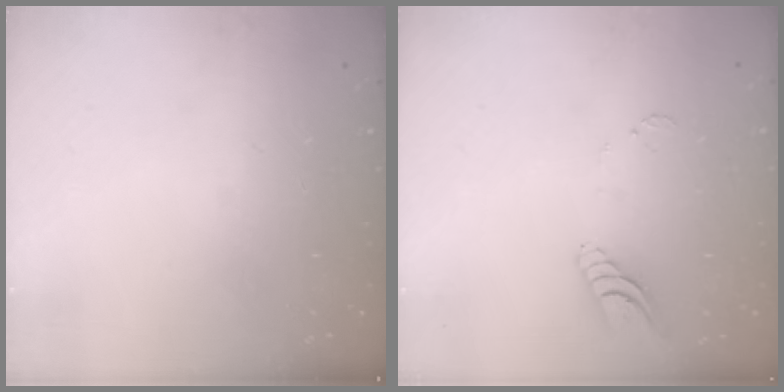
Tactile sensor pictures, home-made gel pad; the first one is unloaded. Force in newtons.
{"total": 8.8, "press": 8.8, "slide": 0.9}